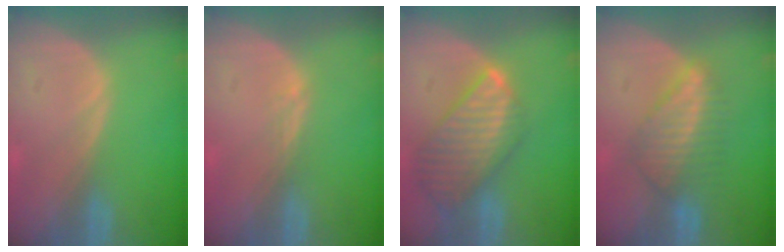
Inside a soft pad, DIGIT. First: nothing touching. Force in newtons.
{"total": 1.0, "press": 0.7, "slide": 0.7}
{"total": 9.8, "press": 8.4, "slide": 5.0}
{"total": 6.4, "press": 6.4, "slide": 0.1}